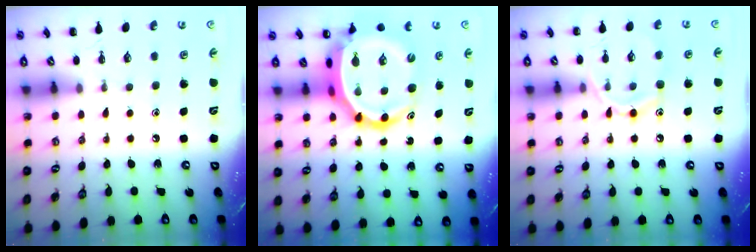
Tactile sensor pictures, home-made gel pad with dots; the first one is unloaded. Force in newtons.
{"total": 11.1, "press": 10.7, "slide": 3.0}
{"total": 9.9, "press": 9.9, "slide": 1.0}